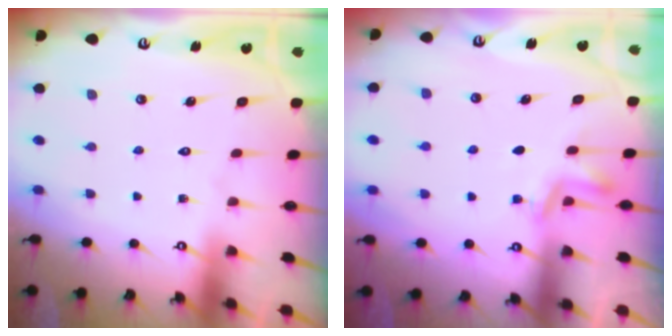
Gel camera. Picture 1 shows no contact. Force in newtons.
{"total": 4.5, "press": 4.3, "slide": 1.2}